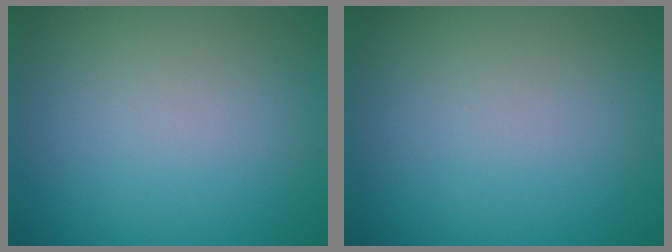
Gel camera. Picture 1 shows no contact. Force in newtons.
{"total": 0.0}